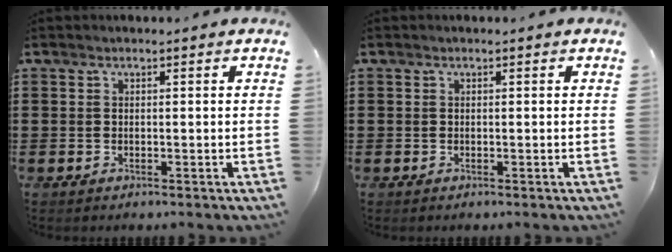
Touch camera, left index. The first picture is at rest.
{"total": 0.0}